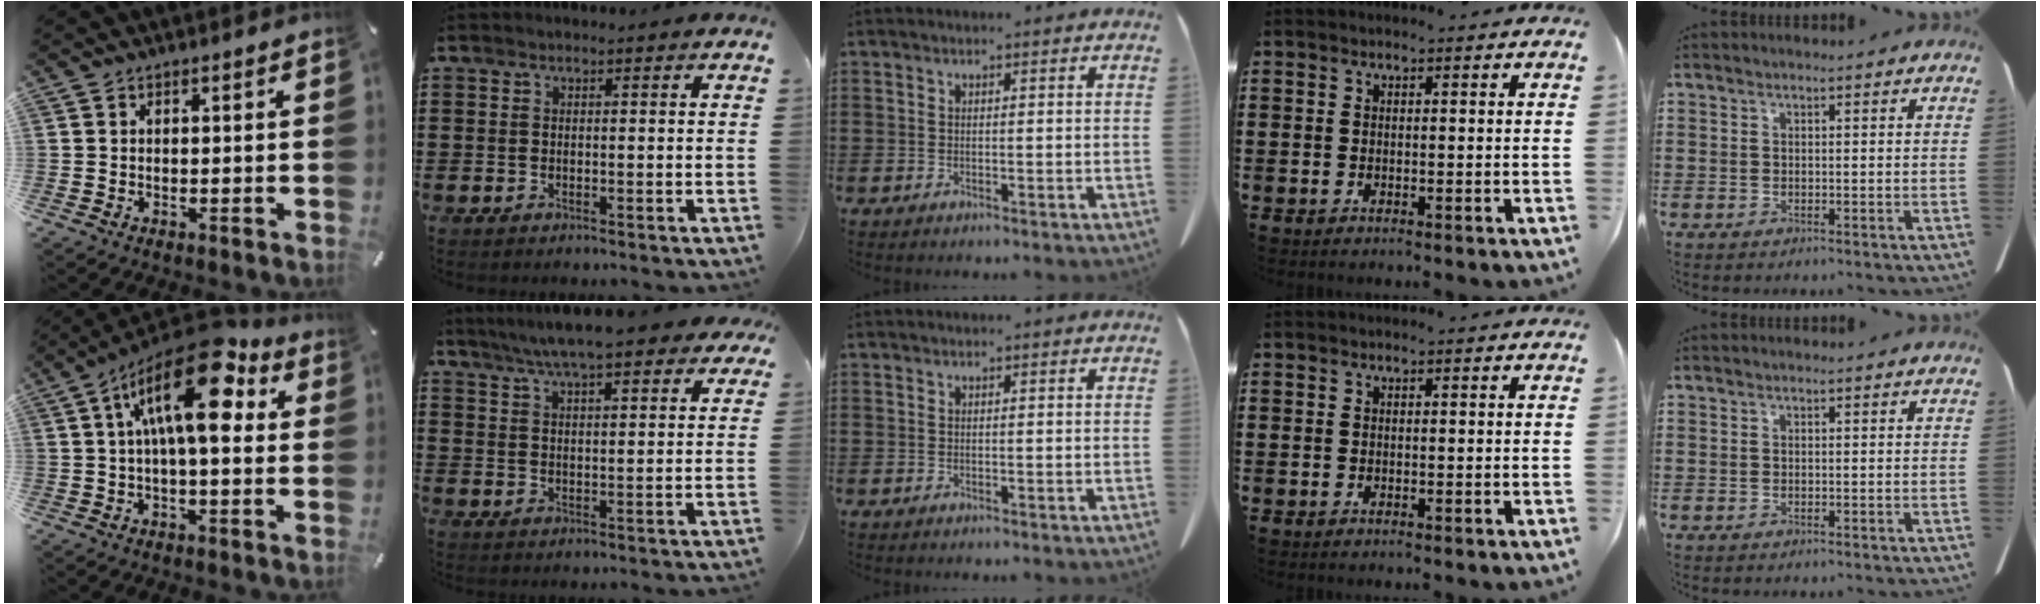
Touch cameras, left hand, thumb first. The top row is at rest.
{"thumb": {"total": 17.3, "force": [5.8, 6.4, 15.0], "torque": [-0.261, -0.035, 0.089]}, "index": {"total": 7.1, "force": [6.2, 0.6, 3.5], "torque": [-0.089, -0.013, 0.110]}}